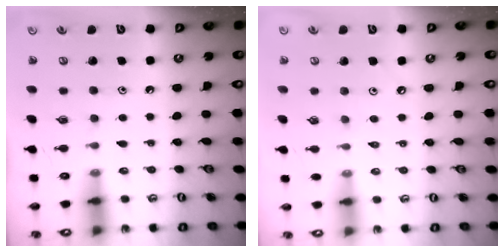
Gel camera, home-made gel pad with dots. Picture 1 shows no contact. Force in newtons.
{"total": 1.6, "press": 1.5, "slide": 0.4}